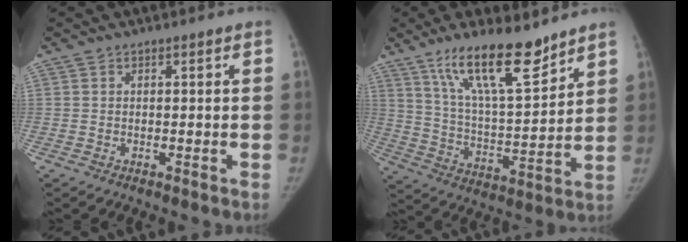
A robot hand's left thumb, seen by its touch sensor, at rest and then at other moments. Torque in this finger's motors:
{"motor_torque": [0.91, -0.26, 1.38, -1.36, 0.20]}